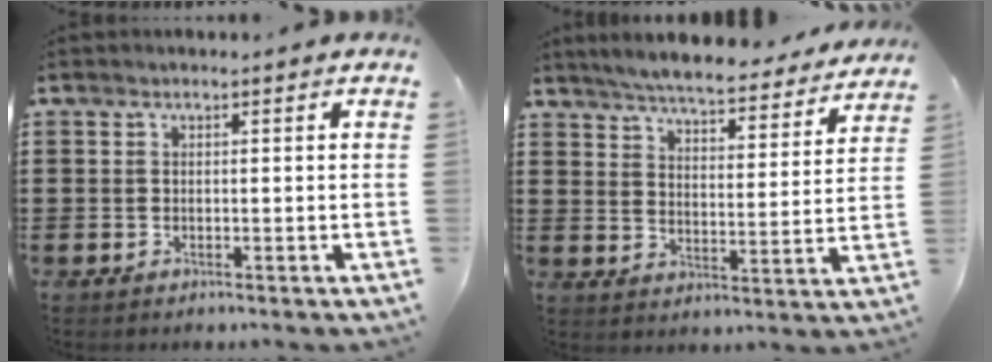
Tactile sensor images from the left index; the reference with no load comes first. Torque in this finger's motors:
{"motor_torque": [2.14, 0.00, 0.46, 0.10]}